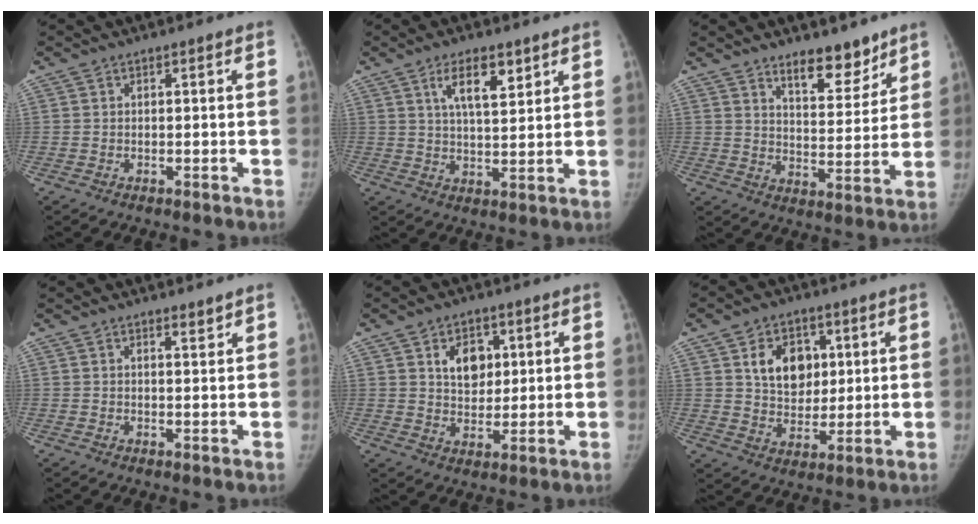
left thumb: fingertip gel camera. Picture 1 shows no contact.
{"total": 7.7, "force": [4.2, 2.9, 5.8], "torque": [-0.083, -0.026, 0.072]}
{"total": 9.5, "force": [7.2, 3.9, 4.8], "torque": [-0.042, -0.056, 0.117]}
{"total": 1.5, "force": [1.4, 0.3, 0.6], "torque": [-0.004, -0.013, 0.022]}
{"total": 7.8, "force": [2.8, 5.6, 4.6], "torque": [-0.035, -0.014, 0.046]}
{"total": 11.2, "force": [3.6, 8.4, 6.4], "torque": [-0.055, -0.016, 0.066]}